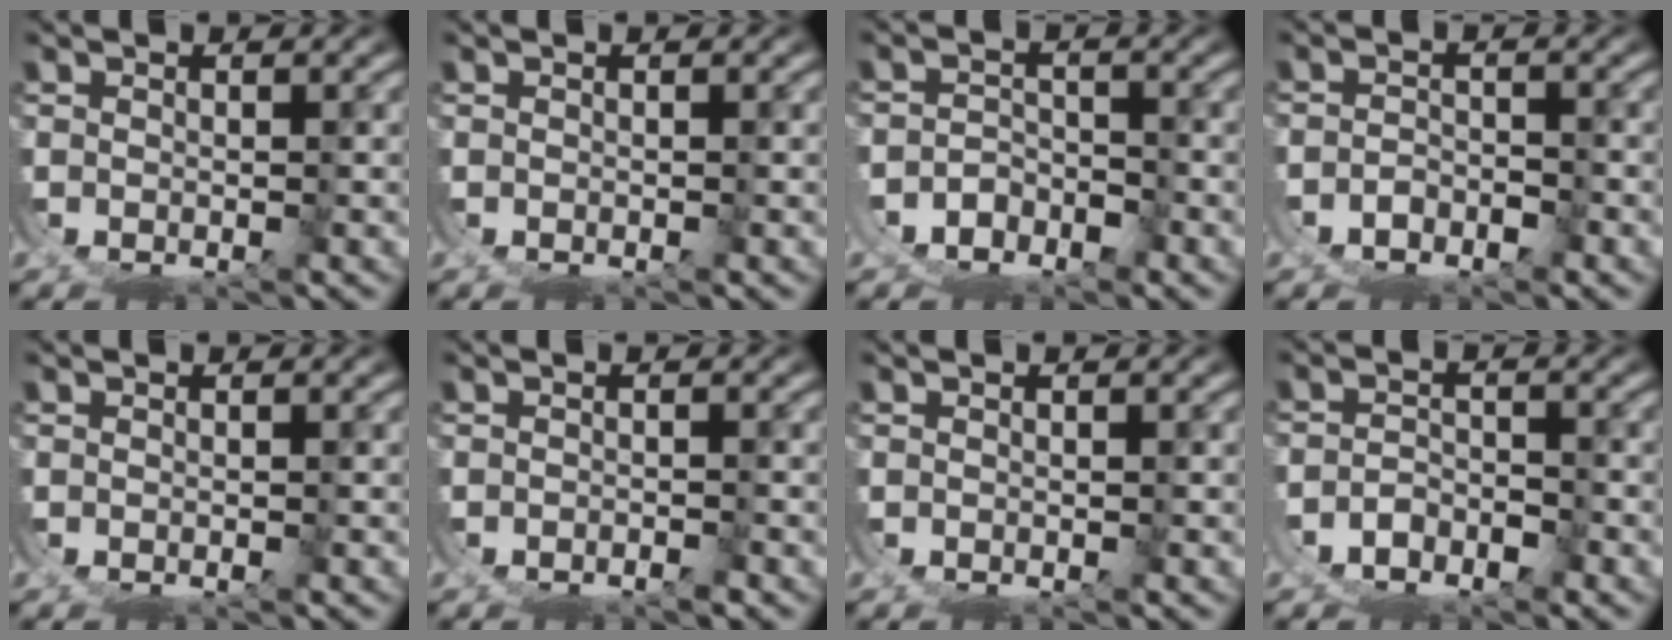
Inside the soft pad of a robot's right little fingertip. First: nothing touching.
{"total": 0.0}
{"total": 4.7, "force": [-1.8, 4.4, 0.0], "torque": [-0.022, -0.016, -0.037]}
{"total": 3.4, "force": [-1.5, 3.0, 0.2], "torque": [-0.019, -0.015, -0.026]}
{"total": 0.0}
{"total": 1.3, "force": [-1.2, 0.3, 0.1], "torque": [0.000, -0.003, -0.019]}
{"total": 0.0}
{"total": 4.5, "force": [-1.9, 4.1, 0.4], "torque": [-0.029, -0.016, -0.035]}